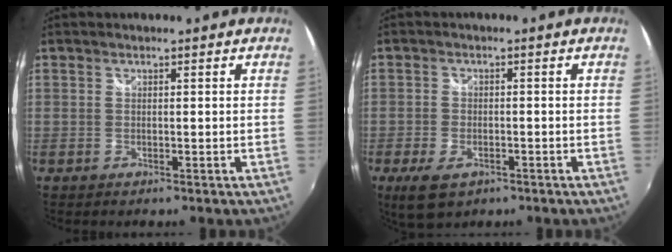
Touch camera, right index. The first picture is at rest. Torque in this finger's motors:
{"motor_torque": [0.45, -0.43, 0.30, 0.03]}